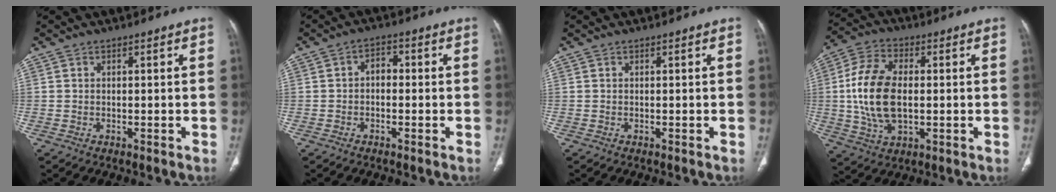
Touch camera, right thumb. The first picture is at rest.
{"total": 3.1, "force": [-0.4, 2.2, 2.2], "torque": [-0.023, 0.014, -0.017]}
{"total": 0.0}
{"total": 14.2, "force": [0.2, 8.0, 11.7], "torque": [-0.237, 0.008, 0.005]}